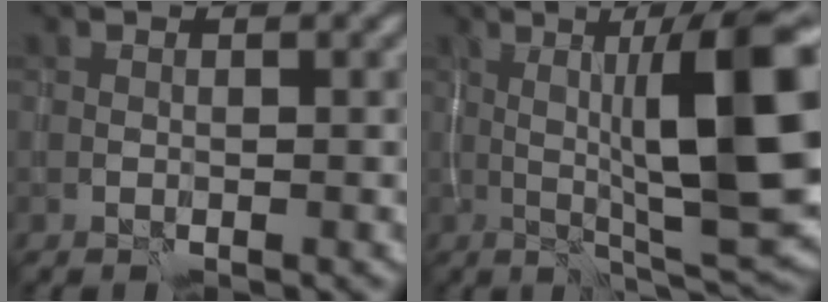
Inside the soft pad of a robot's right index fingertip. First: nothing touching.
{"total": 13.2, "force": [1.4, 2.4, 12.9], "torque": [-0.185, 0.009, 0.023]}